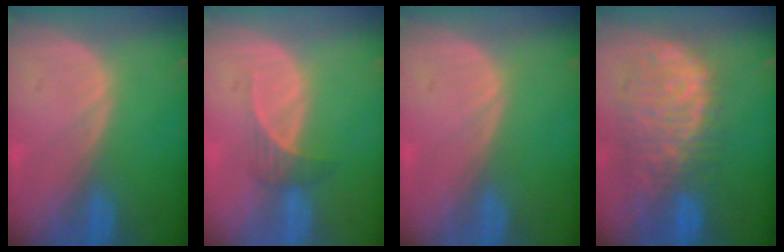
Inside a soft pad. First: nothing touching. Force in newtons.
{"total": 2.5, "press": 2.3, "slide": 0.9}
{"total": 0.0}
{"total": 11.5, "press": 9.7, "slide": 6.3}